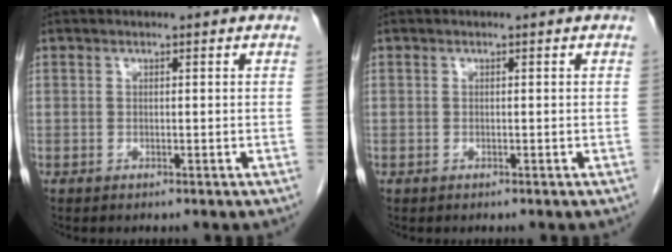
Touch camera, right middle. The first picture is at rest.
{"total": 0.0}